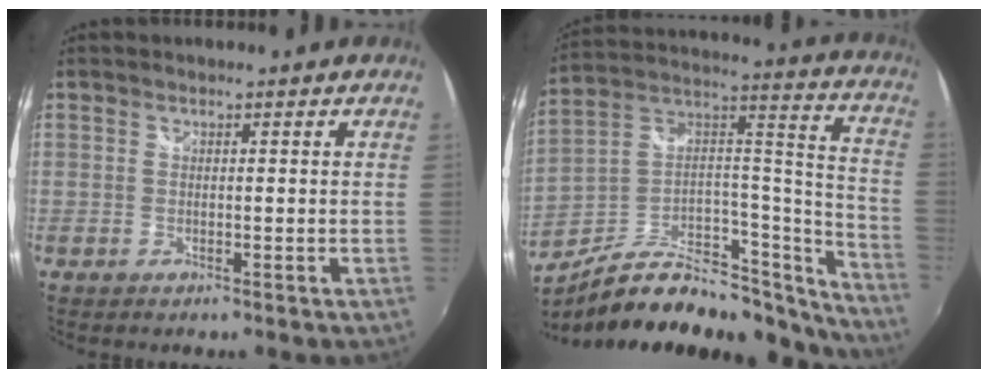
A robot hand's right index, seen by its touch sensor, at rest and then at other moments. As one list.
[{"total": 26.3, "force": [-21.1, 9.5, 12.5], "torque": [-0.165, 0.039, -0.319]}]